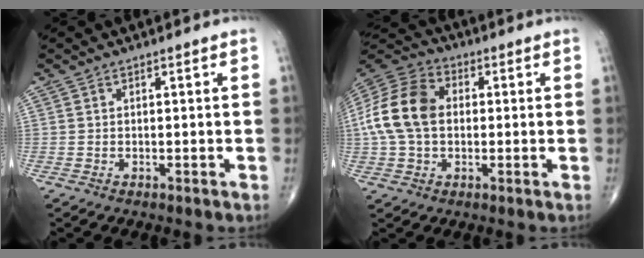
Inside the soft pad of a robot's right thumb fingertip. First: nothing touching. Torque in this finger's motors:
{"motor_torque": [-1.05, 1.15, 1.61, 0.16, 0.22]}